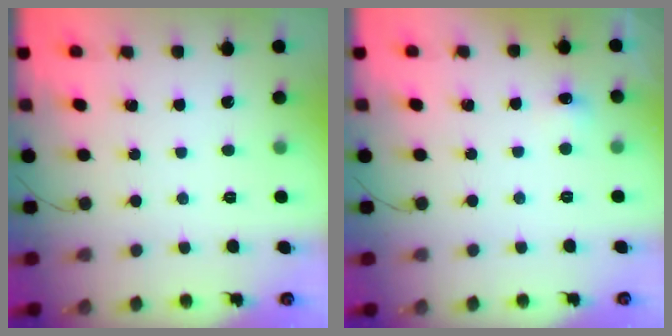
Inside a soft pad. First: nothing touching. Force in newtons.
{"total": 4.7, "press": 4.6, "slide": 1.0}